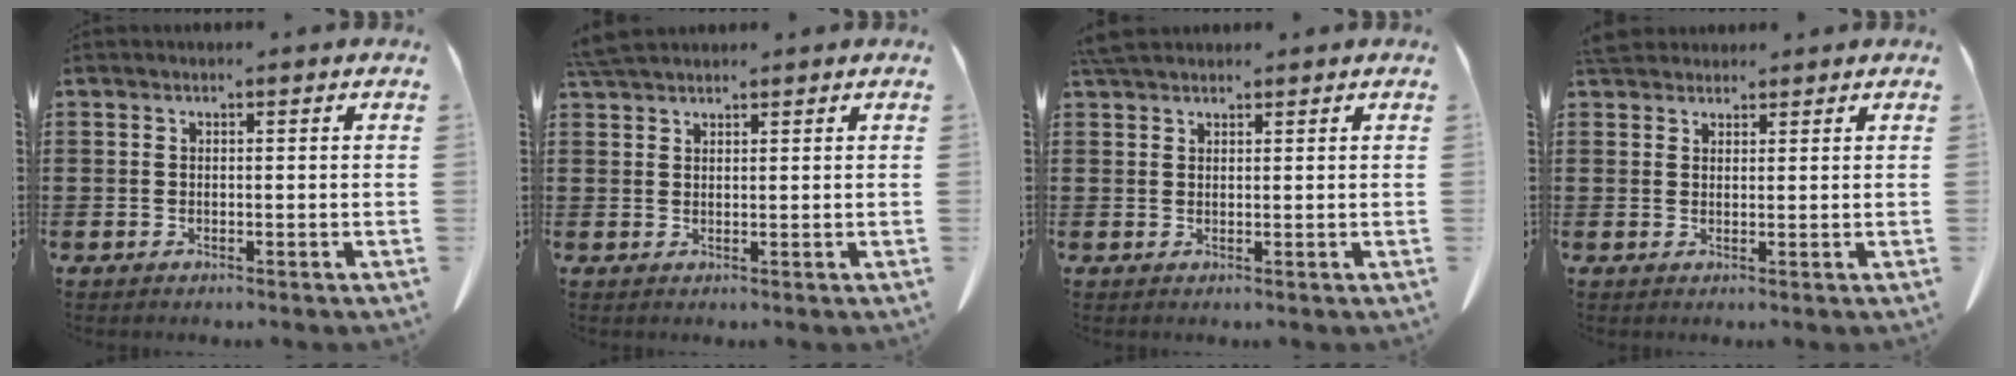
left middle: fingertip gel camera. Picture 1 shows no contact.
{"total": 3.1, "force": [2.9, 0.5, 1.2], "torque": [-0.032, -0.003, 0.057]}
{"total": 2.8, "force": [2.5, 0.7, 1.1], "torque": [-0.029, -0.001, 0.049]}
{"total": 3.3, "force": [2.9, 1.1, 0.9], "torque": [-0.027, -0.002, 0.058]}